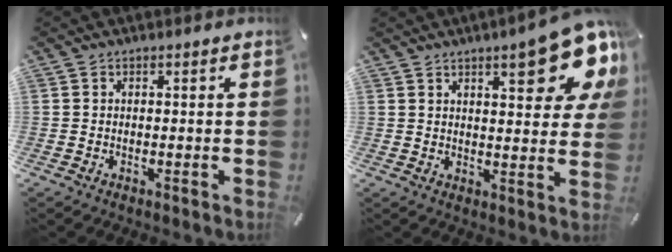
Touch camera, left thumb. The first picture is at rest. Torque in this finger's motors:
{"motor_torque": [2.14, 2.38, 1.74, -1.03, 0.31]}